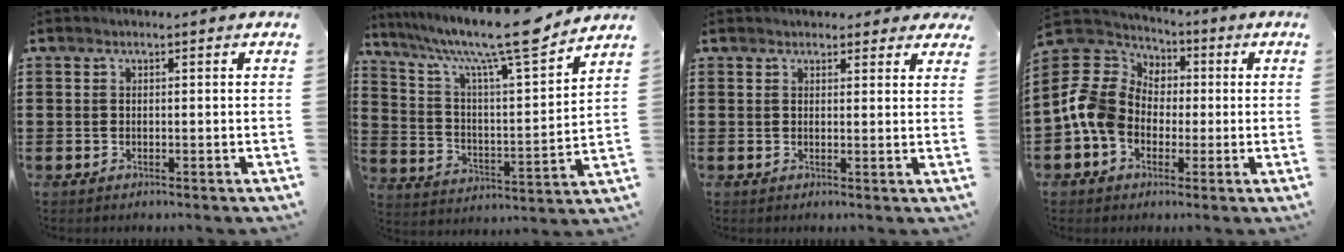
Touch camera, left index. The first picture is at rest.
{"total": 13.3, "force": [10.6, 1.2, 8.0], "torque": [-0.166, -0.070, 0.171]}
{"total": 2.3, "force": [2.1, 0.8, 0.4], "torque": [-0.005, -0.002, 0.039]}
{"total": 10.6, "force": [-1.3, 9.1, 5.2], "torque": [-0.159, 0.008, -0.033]}